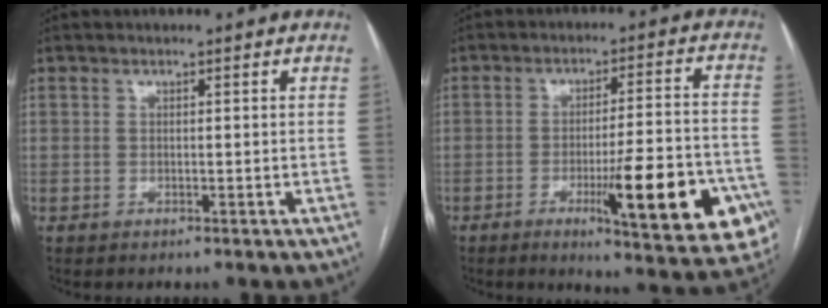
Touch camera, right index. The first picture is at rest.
{"total": 17.7, "force": [-6.6, 2.8, 16.2], "torque": [-0.168, 0.000, -0.077]}